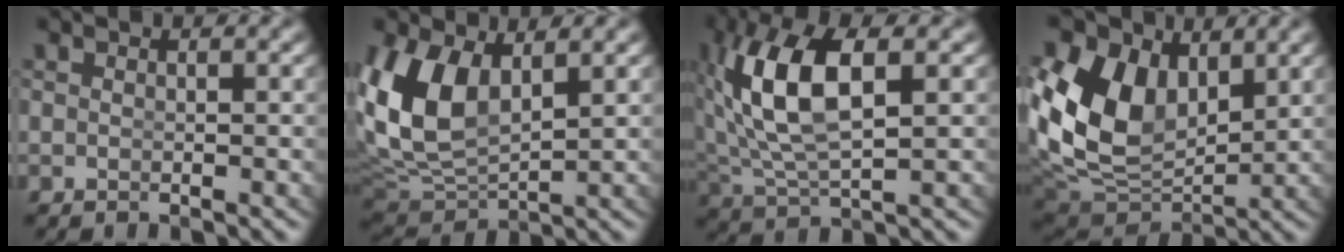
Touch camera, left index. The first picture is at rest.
{"total": 8.5, "force": [1.4, 6.0, 5.8], "torque": [-0.163, -0.021, 0.042]}
{"total": 7.5, "force": [1.6, 3.2, 6.6], "torque": [-0.151, -0.011, 0.043]}
{"total": 12.9, "force": [1.8, 9.8, 8.1], "torque": [-0.169, -0.029, 0.039]}